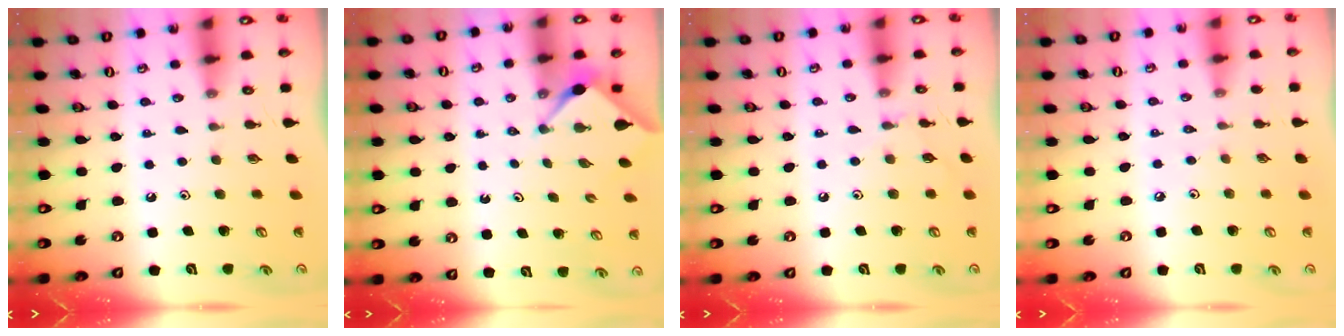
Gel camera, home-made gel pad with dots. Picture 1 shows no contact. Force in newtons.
{"total": 2.9, "press": 2.9, "slide": 0.3}
{"total": 5.0, "press": 4.9, "slide": 0.7}
{"total": 2.4, "press": 2.3, "slide": 0.5}